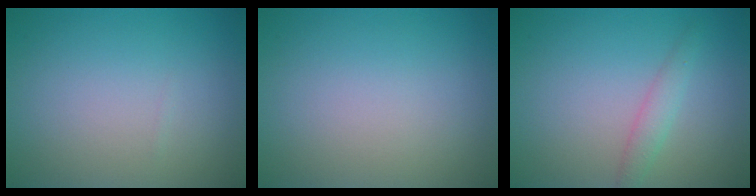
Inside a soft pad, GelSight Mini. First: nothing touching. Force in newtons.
{"total": 0.0}
{"total": 1.6, "press": 1.6, "slide": 0.0}